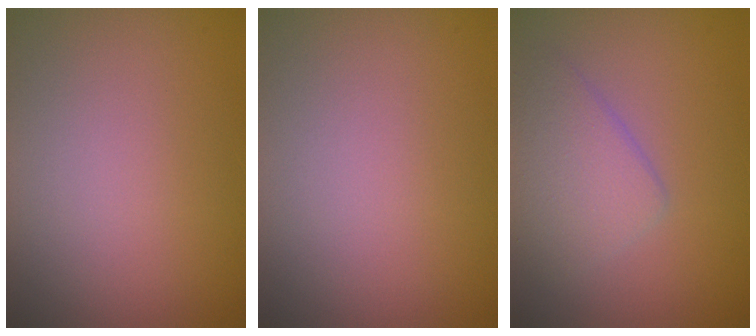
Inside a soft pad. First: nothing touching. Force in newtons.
{"total": 0.0}
{"total": 3.3, "press": 3.3, "slide": 0.1}